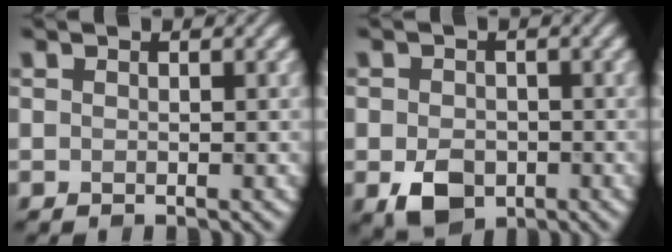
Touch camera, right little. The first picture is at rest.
{"total": 4.9, "force": [-1.7, 3.6, 2.9], "torque": [-0.059, -0.014, -0.031]}